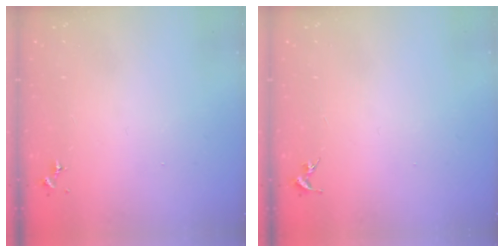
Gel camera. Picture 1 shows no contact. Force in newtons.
{"total": 0.0}